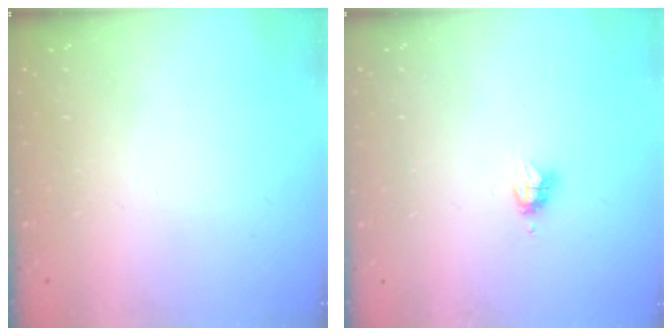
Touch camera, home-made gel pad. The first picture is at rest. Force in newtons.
{"total": 3.9, "press": 3.8, "slide": 0.5}